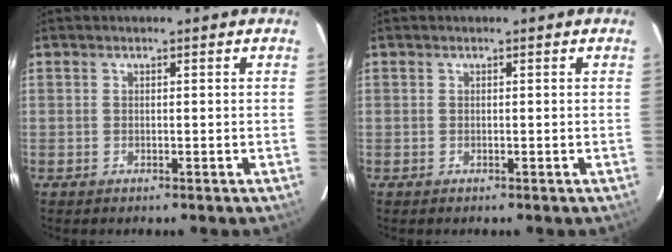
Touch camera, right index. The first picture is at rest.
{"total": 0.0}